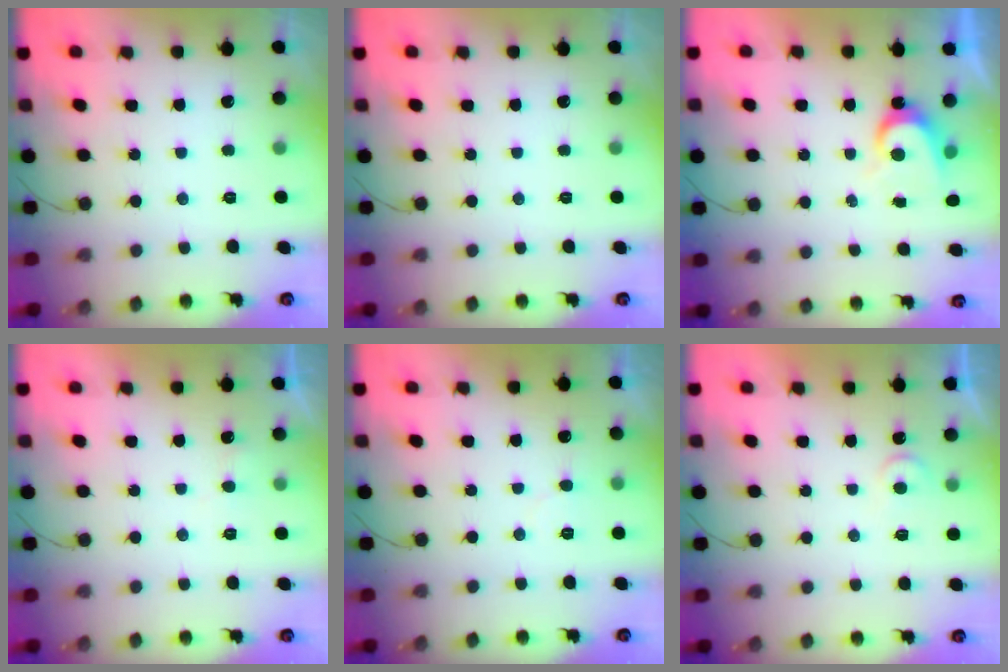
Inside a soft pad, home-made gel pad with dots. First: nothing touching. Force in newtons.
{"total": 0.0}
{"total": 4.8, "press": 4.8, "slide": 0.4}
{"total": 4.0, "press": 4.0, "slide": 0.3}
{"total": 4.6, "press": 4.6, "slide": 0.3}
{"total": 4.0, "press": 3.9, "slide": 0.3}